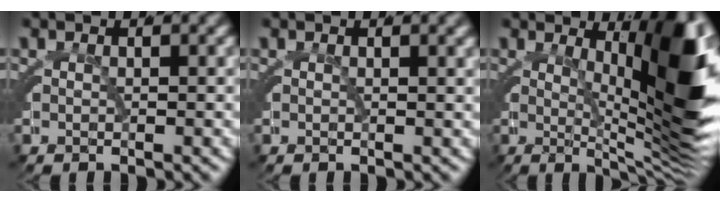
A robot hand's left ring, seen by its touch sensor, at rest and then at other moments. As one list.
[{"total": 0.5, "force": [0.3, -0.3, 0.3], "torque": [-0.003, 0.000, 0.006]}, {"total": 15.4, "force": [2.3, 5.0, 14.4], "torque": [-0.151, 0.015, 0.029]}]